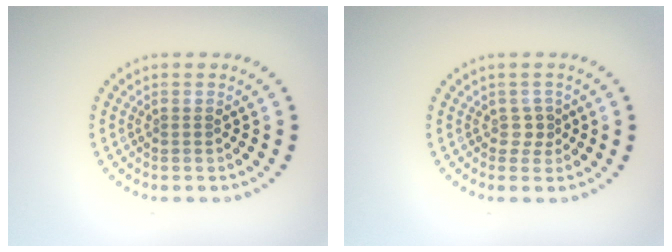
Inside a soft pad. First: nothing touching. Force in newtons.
{"total": 1.2, "press": 0.9, "slide": 0.8}